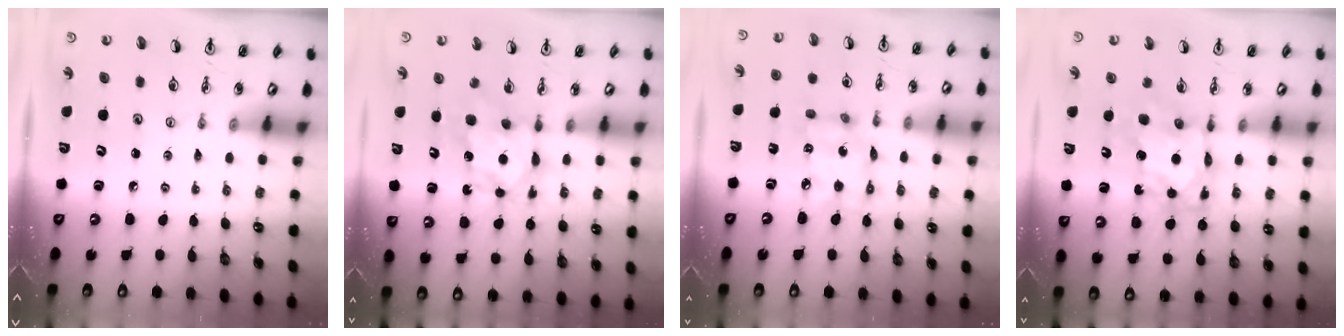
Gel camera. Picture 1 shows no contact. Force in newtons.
{"total": 6.9, "press": 6.9, "slide": 0.6}
{"total": 10.2, "press": 10.1, "slide": 0.7}
{"total": 10.0, "press": 9.9, "slide": 1.0}